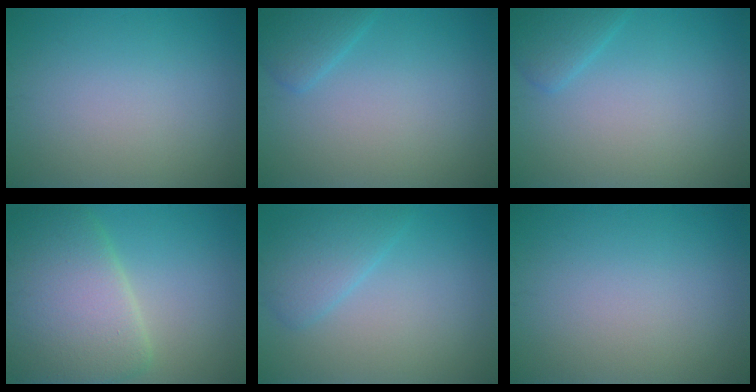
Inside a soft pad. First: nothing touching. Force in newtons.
{"total": 1.9, "press": 1.9, "slide": 0.1}
{"total": 1.9, "press": 1.9, "slide": 0.1}
{"total": 8.9, "press": 8.9, "slide": 0.2}
{"total": 3.0, "press": 3.0, "slide": 0.1}
{"total": 0.0}